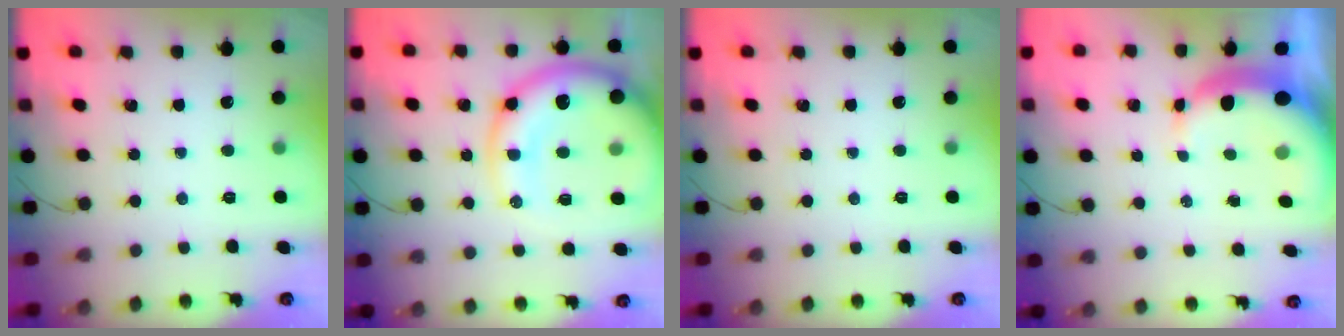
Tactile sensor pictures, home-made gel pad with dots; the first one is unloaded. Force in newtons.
{"total": 20.2, "press": 19.8, "slide": 3.9}
{"total": 0.0}
{"total": 8.5, "press": 8.4, "slide": 1.5}